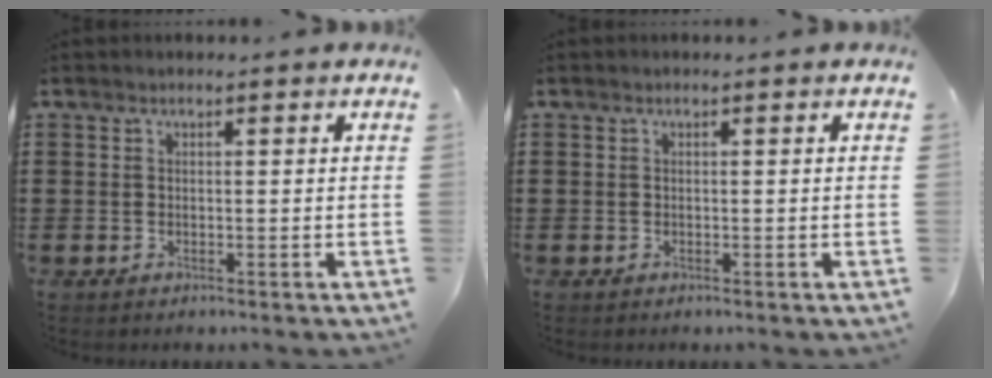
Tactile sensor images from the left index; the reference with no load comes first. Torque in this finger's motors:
{"motor_torque": [0.12, -0.12, 0.00, 0.01]}